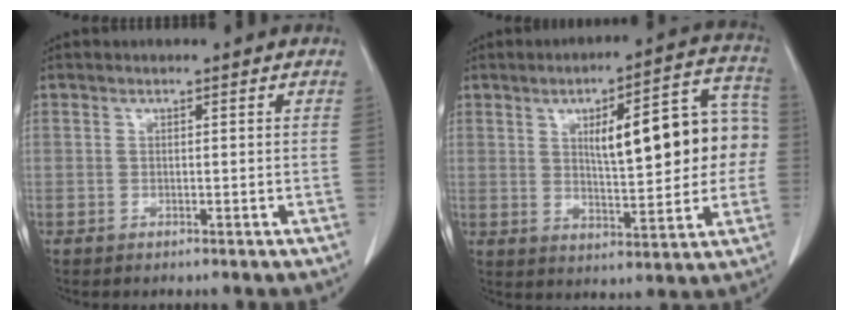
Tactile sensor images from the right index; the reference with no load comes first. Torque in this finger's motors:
{"motor_torque": [1.15, 0.71, 0.76, 0.14]}